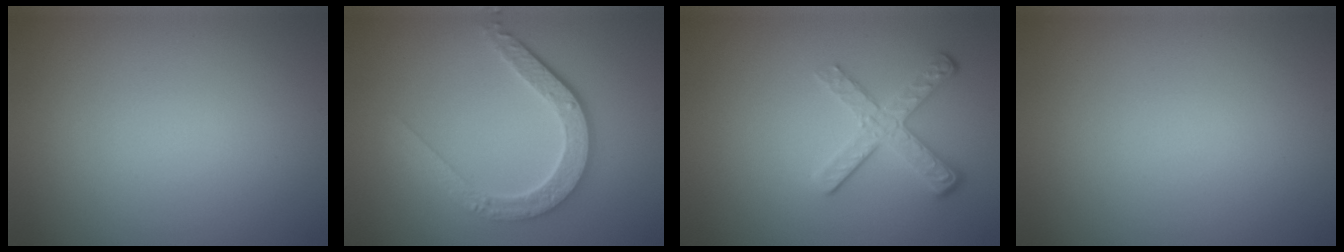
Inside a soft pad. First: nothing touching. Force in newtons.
{"total": 4.7, "press": 3.7, "slide": 2.9}
{"total": 3.4, "press": 2.6, "slide": 2.2}
{"total": 0.0}